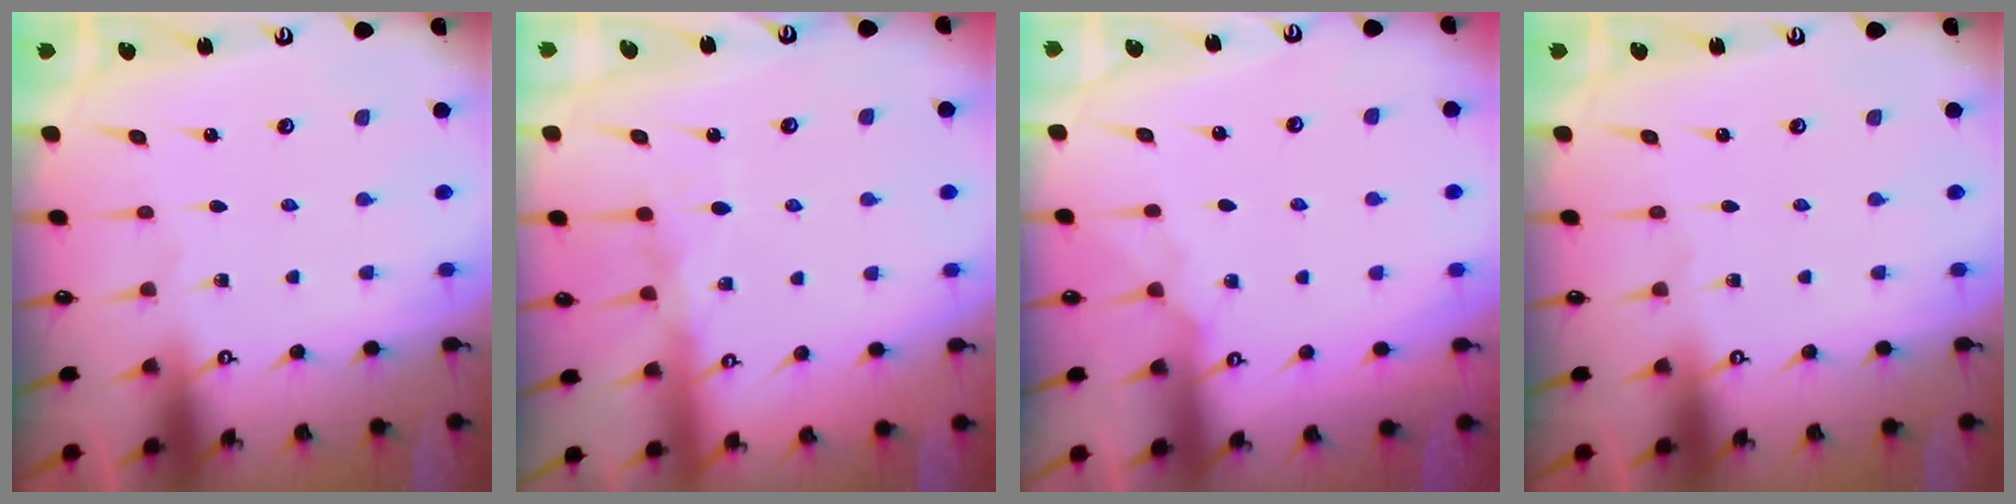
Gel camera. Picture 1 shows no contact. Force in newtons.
{"total": 9.1, "press": 9.1, "slide": 0.8}
{"total": 5.7, "press": 5.6, "slide": 0.8}
{"total": 0.0}